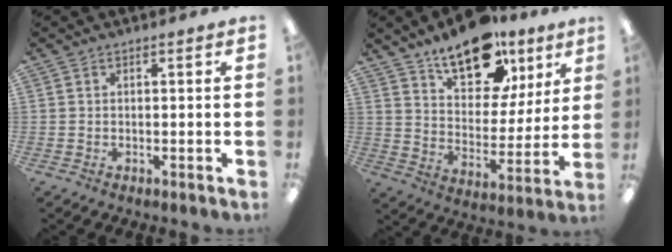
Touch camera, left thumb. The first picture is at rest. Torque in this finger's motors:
{"motor_torque": [0.65, 0.92, 1.31, -1.45, 0.21]}